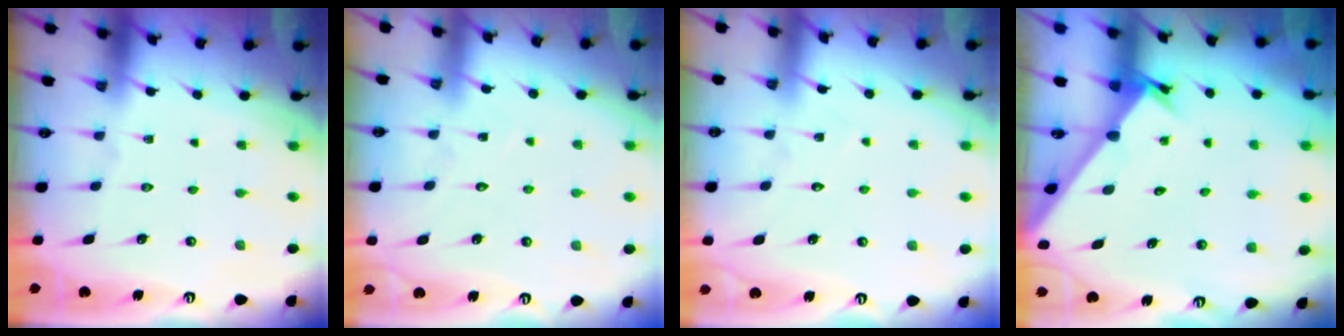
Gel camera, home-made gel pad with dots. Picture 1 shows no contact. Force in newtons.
{"total": 5.8, "press": 5.8, "slide": 0.3}
{"total": 3.7, "press": 3.7, "slide": 0.4}
{"total": 1.7, "press": 1.7, "slide": 0.1}